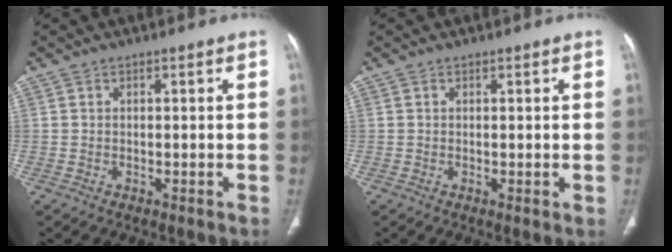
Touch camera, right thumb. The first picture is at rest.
{"total": 0.7, "force": [0.1, 0.1, 0.7], "torque": [-0.019, -0.005, 0.001]}